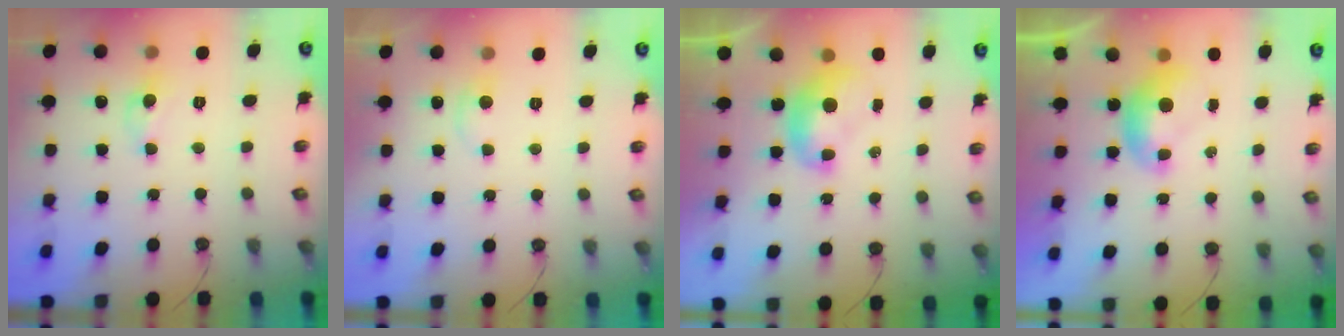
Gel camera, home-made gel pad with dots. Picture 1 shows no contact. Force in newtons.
{"total": 0.7, "press": 0.3, "slide": 0.7}
{"total": 1.6, "press": 1.5, "slide": 0.3}
{"total": 0.0}